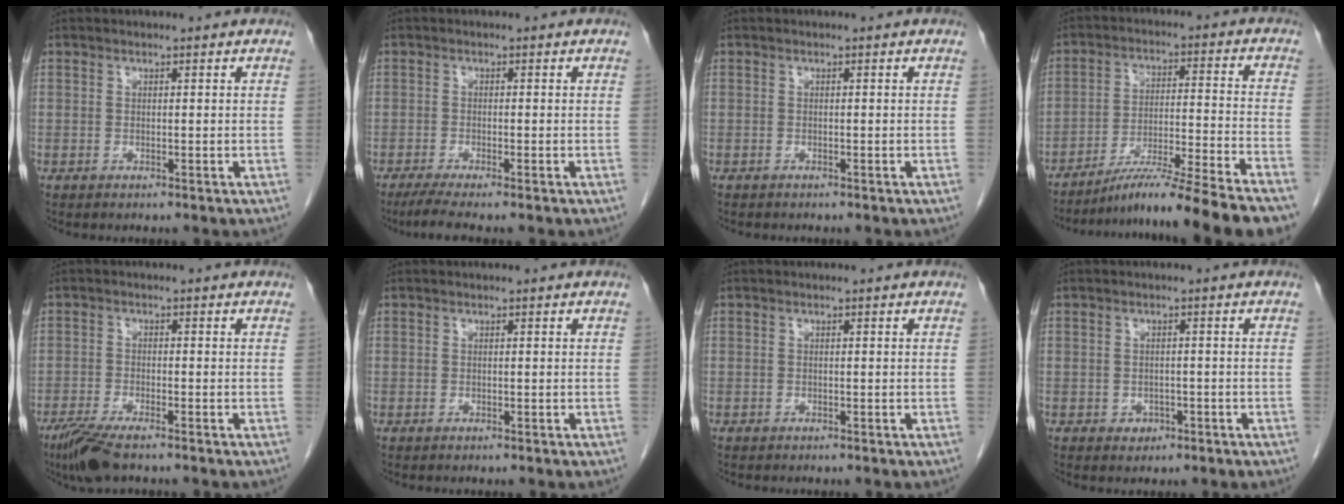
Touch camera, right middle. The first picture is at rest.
{"total": 4.2, "force": [-3.2, -0.1, 2.7], "torque": [-0.047, -0.012, -0.056]}
{"total": 0.6, "force": [-0.5, 0.2, 0.2], "torque": [-0.006, 0.001, -0.009]}
{"total": 16.6, "force": [-14.2, -2.2, 8.4], "torque": [-0.115, -0.013, -0.228]}
{"total": 5.8, "force": [-4.2, 0.8, 3.8], "torque": [-0.077, -0.015, -0.075]}
{"total": 0.0}
{"total": 0.0}
{"total": 1.8, "force": [-0.9, 1.5, 0.6], "torque": [-0.005, 0.006, -0.005]}